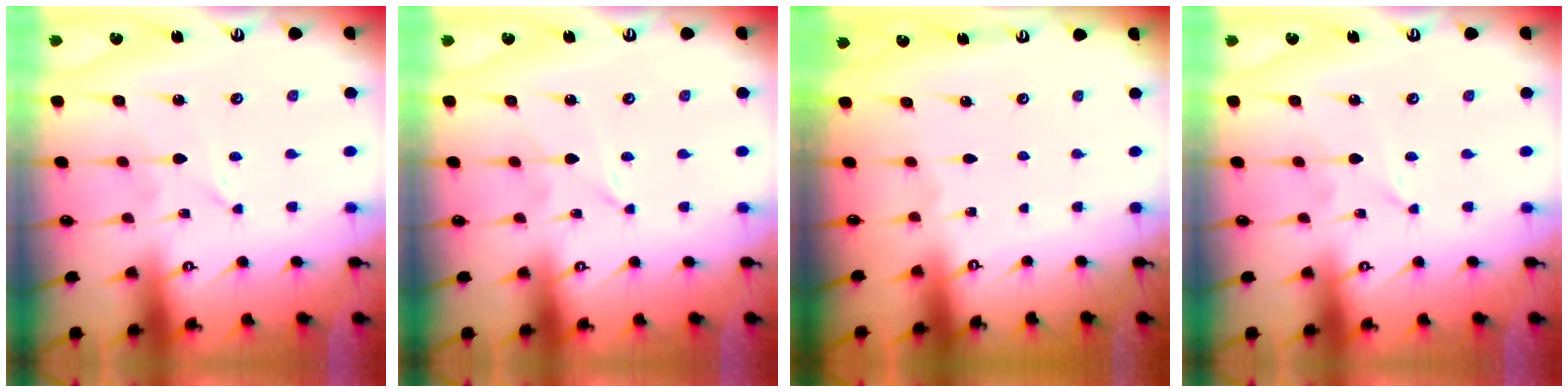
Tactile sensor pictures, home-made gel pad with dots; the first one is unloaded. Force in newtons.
{"total": 0.0}
{"total": 0.0}
{"total": 0.0}